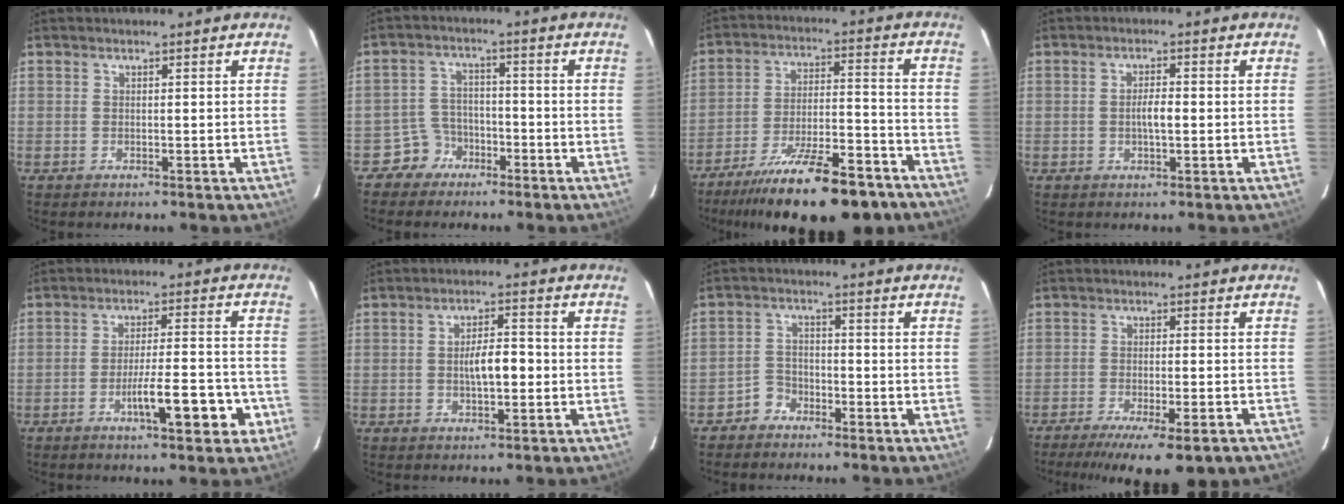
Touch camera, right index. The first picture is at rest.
{"total": 4.4, "force": [-2.9, 3.4, -0.1], "torque": [0.005, 0.013, -0.050]}
{"total": 18.6, "force": [-14.0, 3.5, 11.8], "torque": [-0.161, 0.000, -0.225]}
{"total": 2.7, "force": [-0.3, 0.6, 2.6], "torque": [-0.047, 0.003, -0.007]}
{"total": 9.3, "force": [-4.1, 1.6, 8.2], "torque": [-0.127, 0.009, -0.055]}
{"total": 5.1, "force": [-0.6, 1.6, 4.8], "torque": [-0.085, 0.008, -0.010]}
{"total": 3.3, "force": [-2.3, 2.4, 0.1], "torque": [-0.003, 0.011, -0.045]}
{"total": 13.0, "force": [-9.7, 2.2, 8.4], "torque": [-0.106, -0.021, -0.141]}